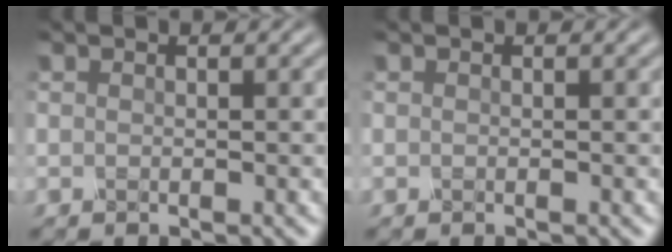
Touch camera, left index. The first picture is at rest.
{"total": 0.0}